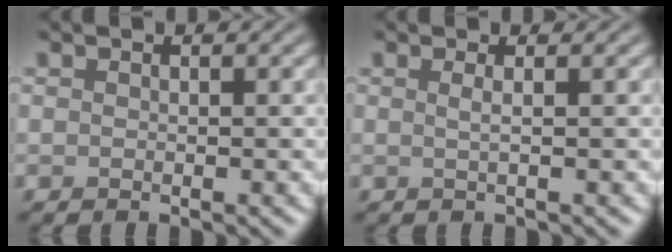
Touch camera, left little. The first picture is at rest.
{"total": 1.2, "force": [0.3, 0.5, 1.1], "torque": [-0.014, 0.000, -0.004]}